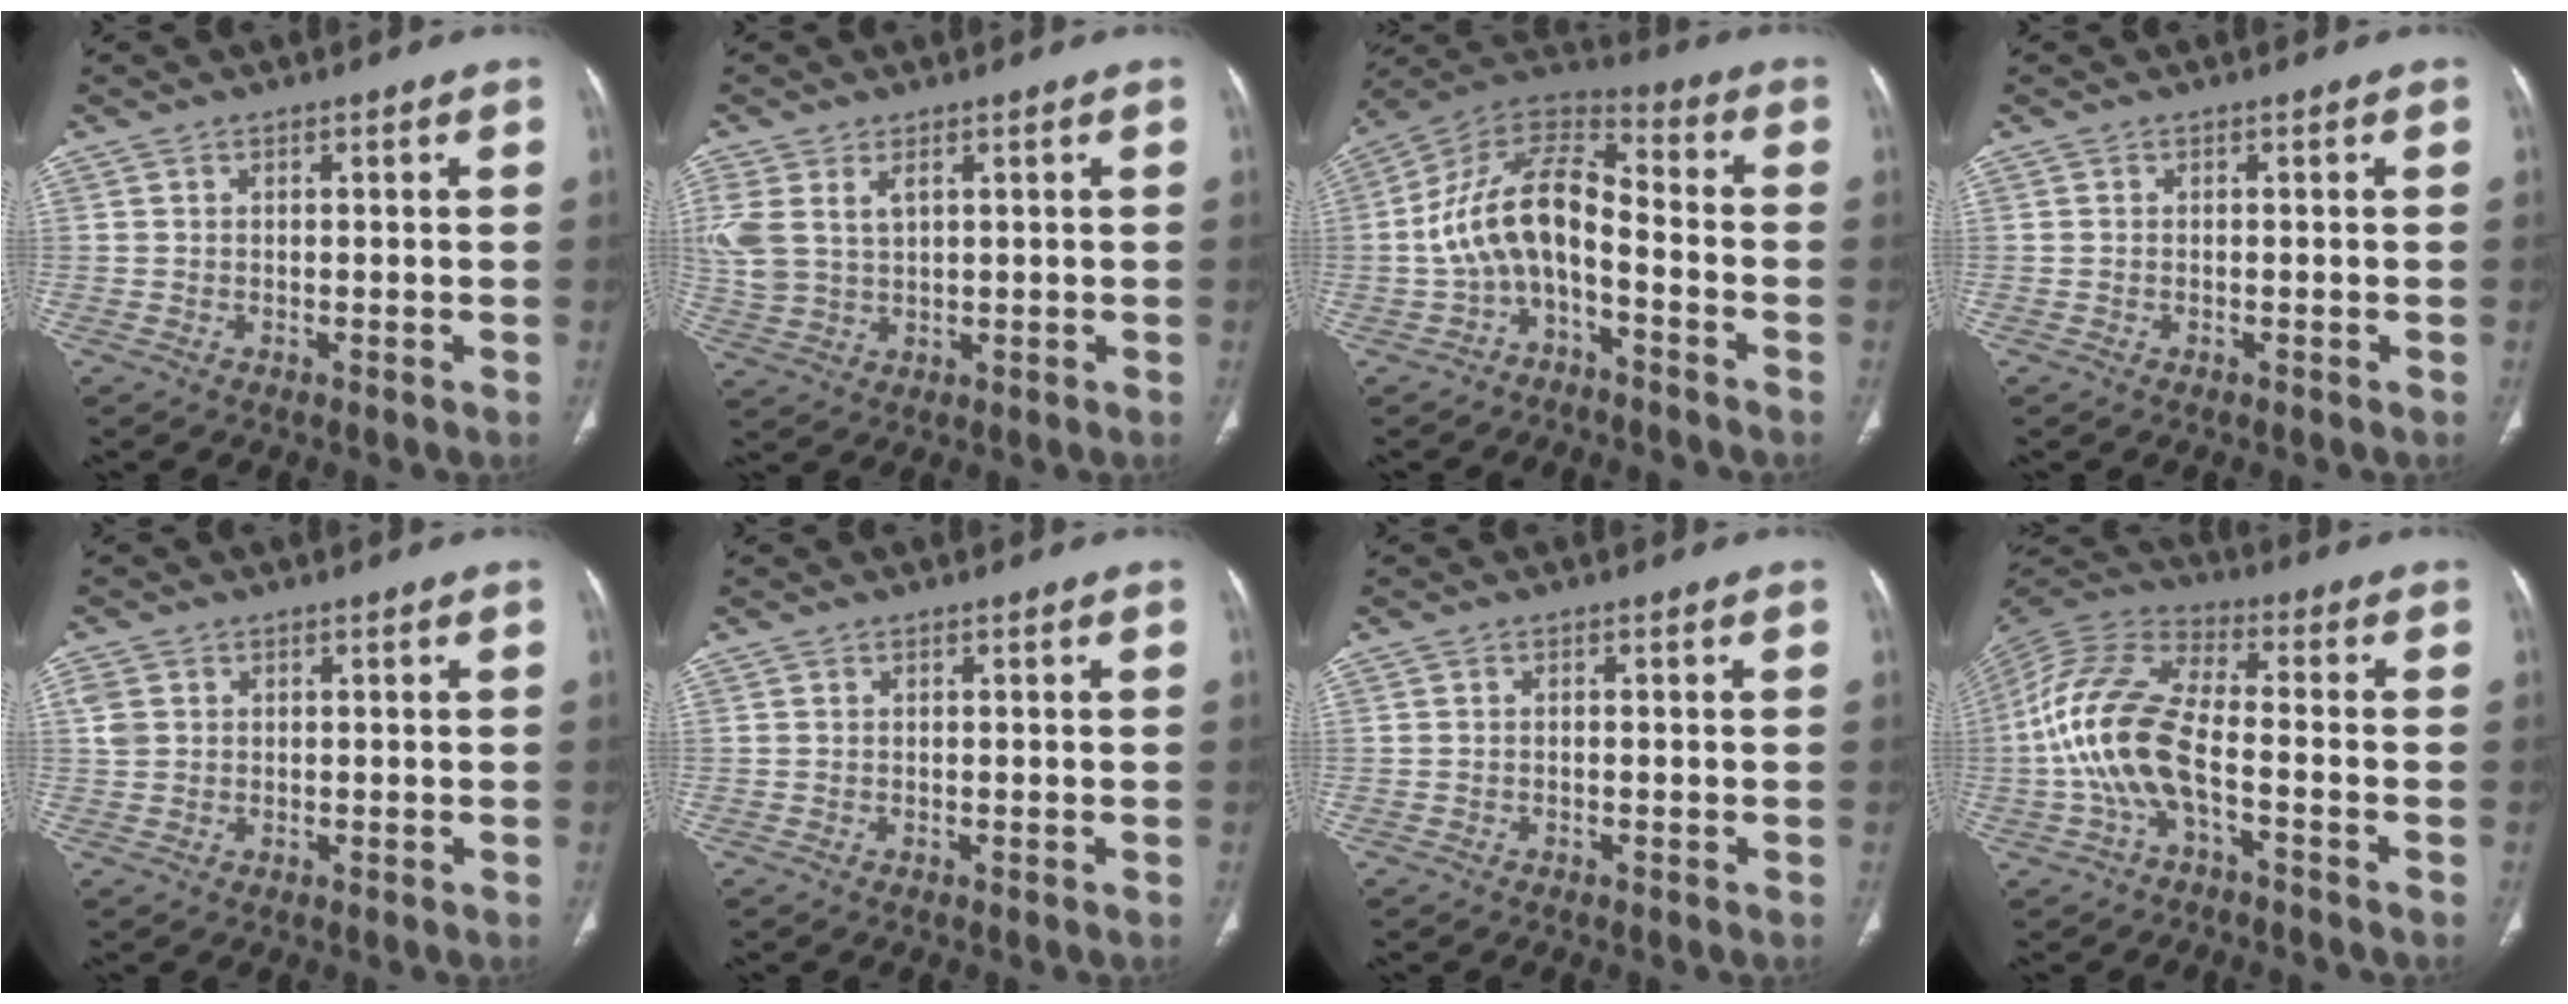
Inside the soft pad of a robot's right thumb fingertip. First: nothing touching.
{"total": 8.4, "force": [2.8, 5.2, 6.0], "torque": [-0.144, 0.002, 0.068]}
{"total": 12.6, "force": [-3.9, 6.5, 10.1], "torque": [-0.184, 0.083, -0.080]}
{"total": 0.0}
{"total": 2.6, "force": [0.7, 2.2, 1.2], "torque": [-0.025, 0.003, 0.020]}
{"total": 0.0}
{"total": 0.0}
{"total": 14.0, "force": [-3.7, 6.1, 12.1], "torque": [-0.262, 0.041, -0.076]}